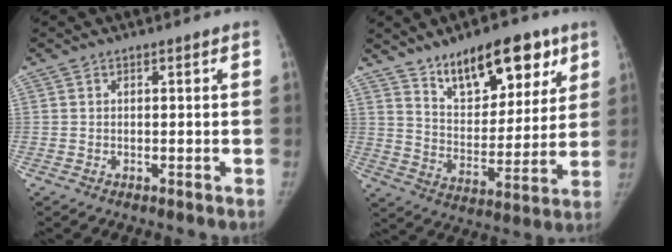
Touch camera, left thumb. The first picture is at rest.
{"total": 17.9, "force": [11.1, 8.4, 11.2], "torque": [-0.116, -0.056, 0.184]}